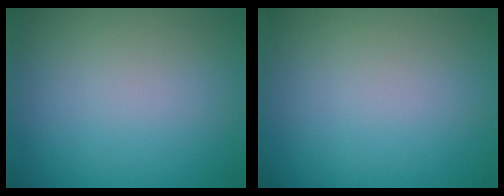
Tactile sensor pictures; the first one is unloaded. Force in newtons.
{"total": 0.0}